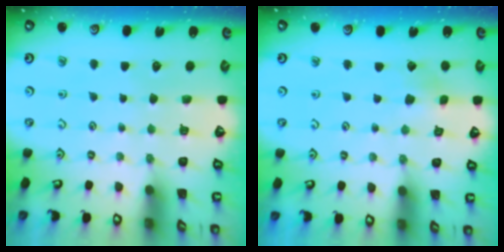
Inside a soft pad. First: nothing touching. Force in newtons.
{"total": 3.1, "press": 3.0, "slide": 0.5}